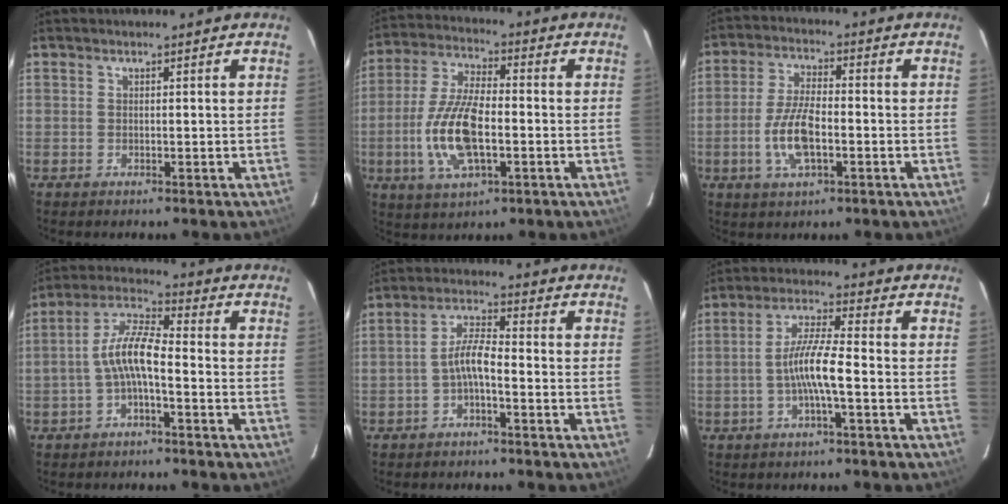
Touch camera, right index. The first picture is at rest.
{"total": 13.5, "force": [-3.2, 5.5, 12.0], "torque": [-0.255, -0.004, -0.059]}
{"total": 9.0, "force": [-2.7, 3.5, 7.8], "torque": [-0.164, -0.001, -0.050]}
{"total": 7.3, "force": [-2.5, 2.0, 6.6], "torque": [-0.148, 0.019, -0.048]}
{"total": 4.5, "force": [-2.2, 1.0, 3.8], "torque": [-0.083, 0.014, -0.040]}
{"total": 7.1, "force": [-2.1, 0.4, 6.8], "torque": [-0.140, 0.007, -0.040]}